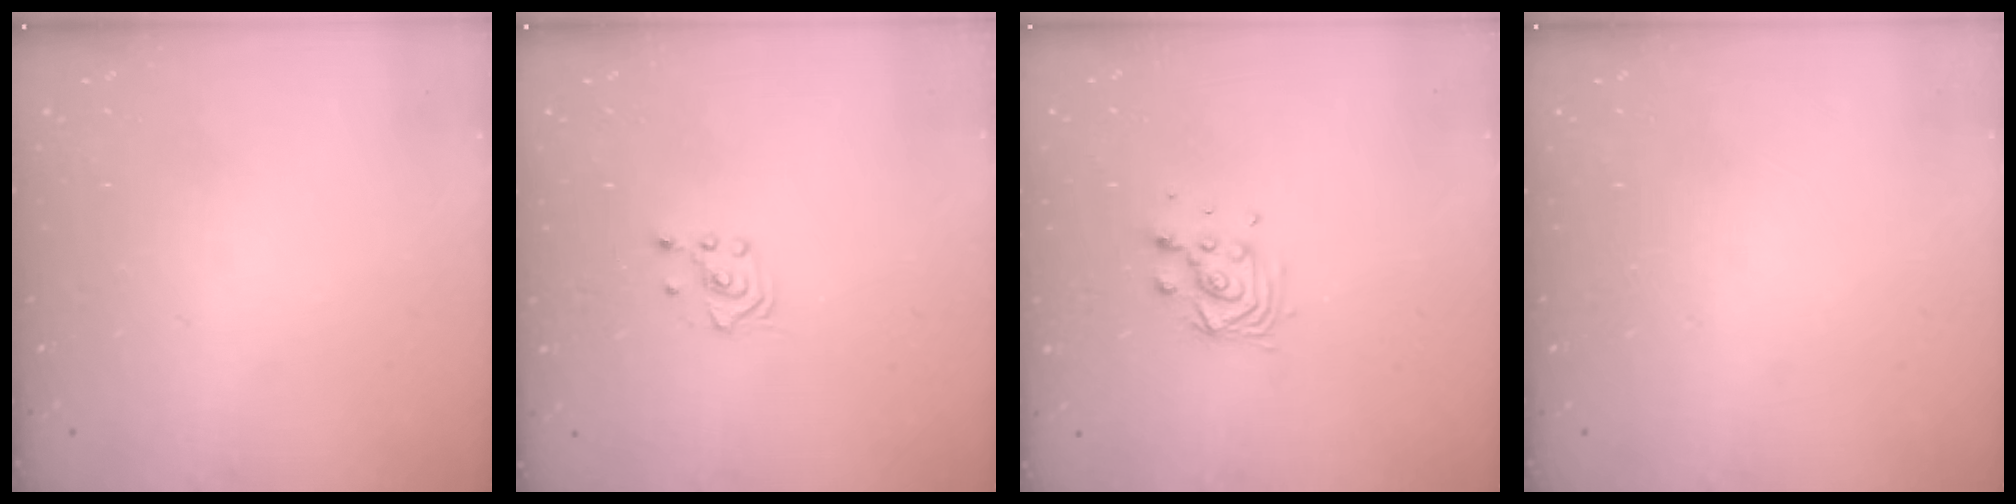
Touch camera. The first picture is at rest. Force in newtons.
{"total": 2.1, "press": 2.1, "slide": 0.1}
{"total": 6.8, "press": 6.8, "slide": 0.5}
{"total": 0.0}